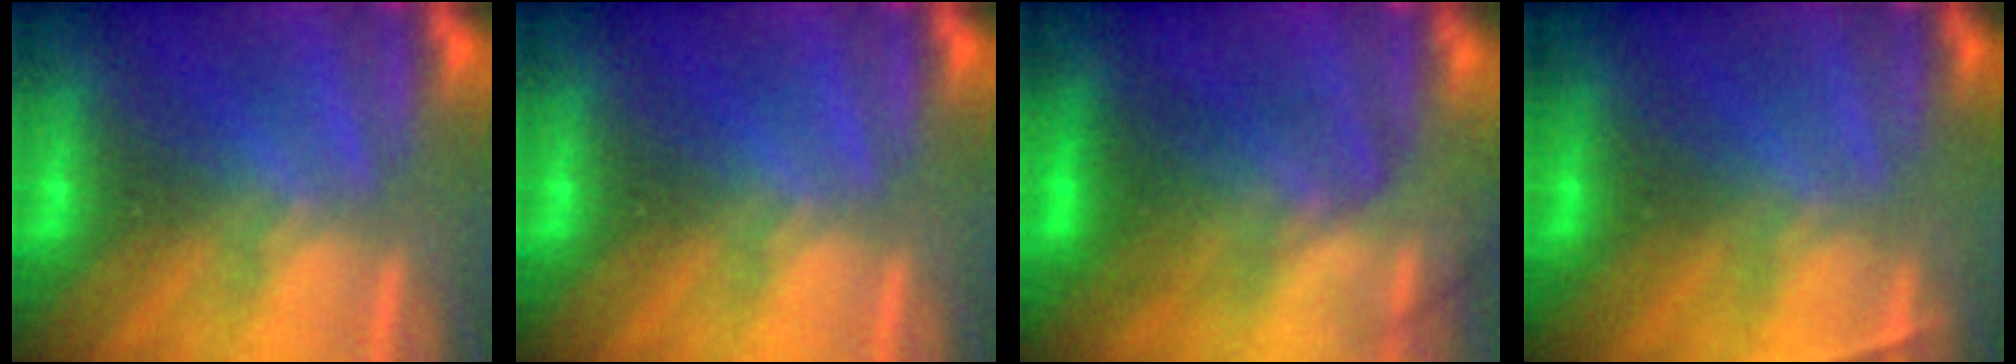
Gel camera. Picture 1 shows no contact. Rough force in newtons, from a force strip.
{"total": 0.0}
{"total": 2.9}
{"total": 2.3}